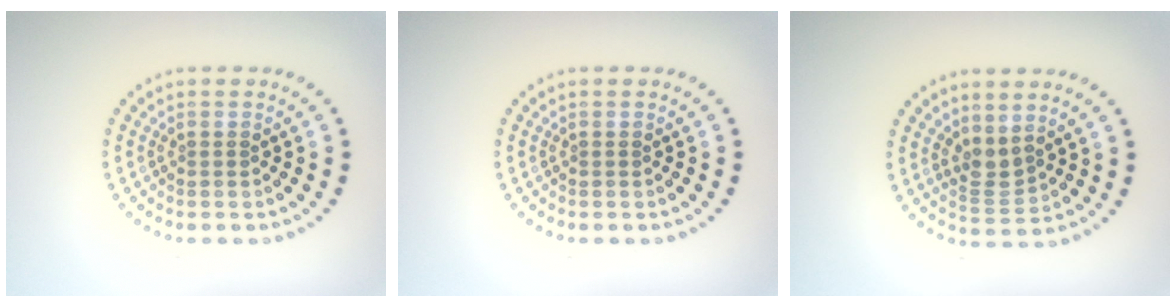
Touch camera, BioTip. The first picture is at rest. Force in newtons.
{"total": 0.0}
{"total": 2.0, "press": 1.6, "slide": 1.1}